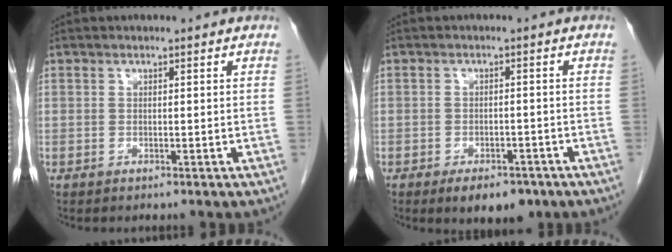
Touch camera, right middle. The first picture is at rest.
{"total": 6.2, "force": [-4.3, 2.9, 3.4], "torque": [-0.043, 0.000, -0.057]}